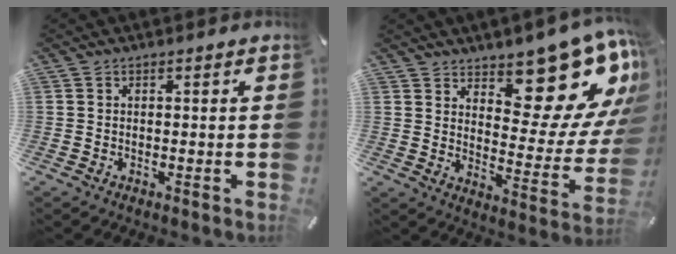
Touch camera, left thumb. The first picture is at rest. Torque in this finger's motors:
{"motor_torque": [2.54, 2.47, 1.61, -1.15, 0.13]}